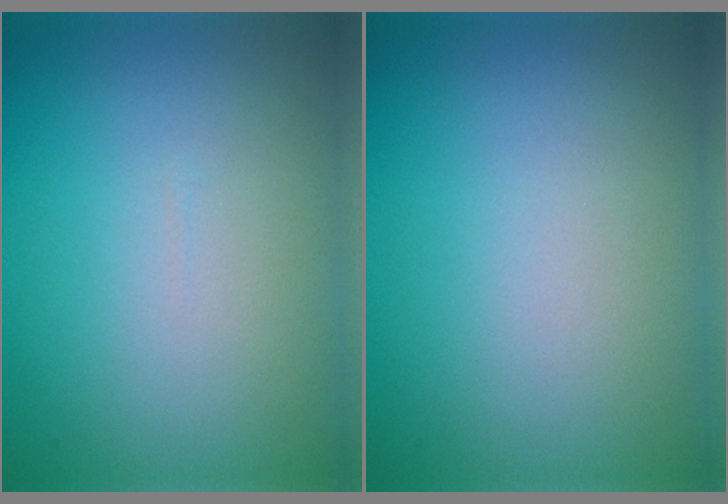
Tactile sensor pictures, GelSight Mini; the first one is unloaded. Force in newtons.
{"total": 0.0}